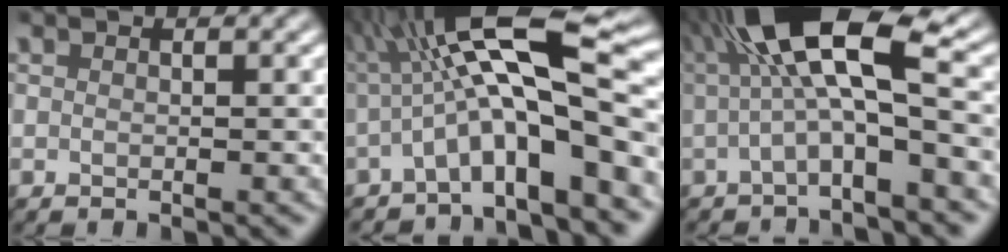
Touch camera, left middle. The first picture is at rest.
{"total": 12.0, "force": [-1.0, 2.6, 11.7], "torque": [-0.191, 0.035, -0.023]}
{"total": 8.9, "force": [0.8, 2.4, 8.6], "torque": [-0.147, 0.029, -0.002]}